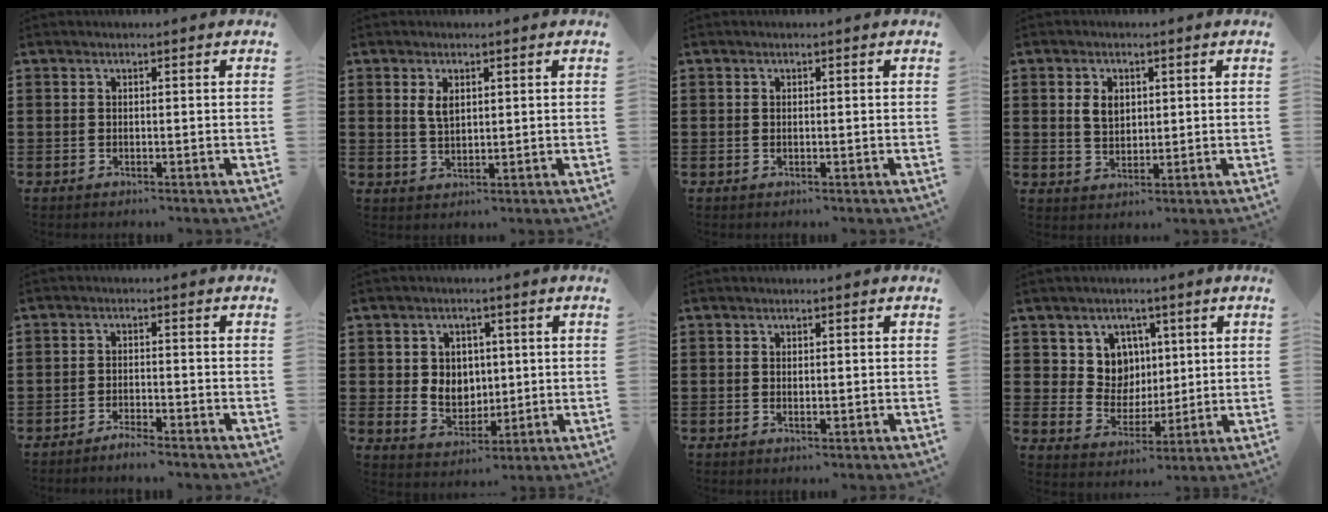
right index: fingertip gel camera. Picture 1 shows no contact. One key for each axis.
{"total": 2.8, "fx": 1.1, "fy": 1.4, "fz": 2.1, "tx": -0.045, "ty": 0.005, "tz": 0.020}
{"total": 0.0}
{"total": 3.7, "fx": 0.9, "fy": 2.6, "fz": 2.5, "tx": -0.056, "ty": 0.011, "tz": 0.016}
{"total": 2.2, "fx": -2.2, "fy": -0.2, "fz": 0.4, "tx": -0.009, "ty": 0.002, "tz": -0.043}
{"total": 4.6, "fx": 0.9, "fy": 4.3, "fz": 1.4, "tx": -0.031, "ty": 0.008, "tz": 0.013}
{"total": 0.7, "fx": 0.0, "fy": 0.3, "fz": 0.6, "tx": -0.012, "ty": 0.001, "tz": 0.001}
{"total": 7.3, "fx": 2.6, "fy": 6.5, "fz": 2.0, "tx": -0.059, "ty": 0.002, "tz": 0.049}